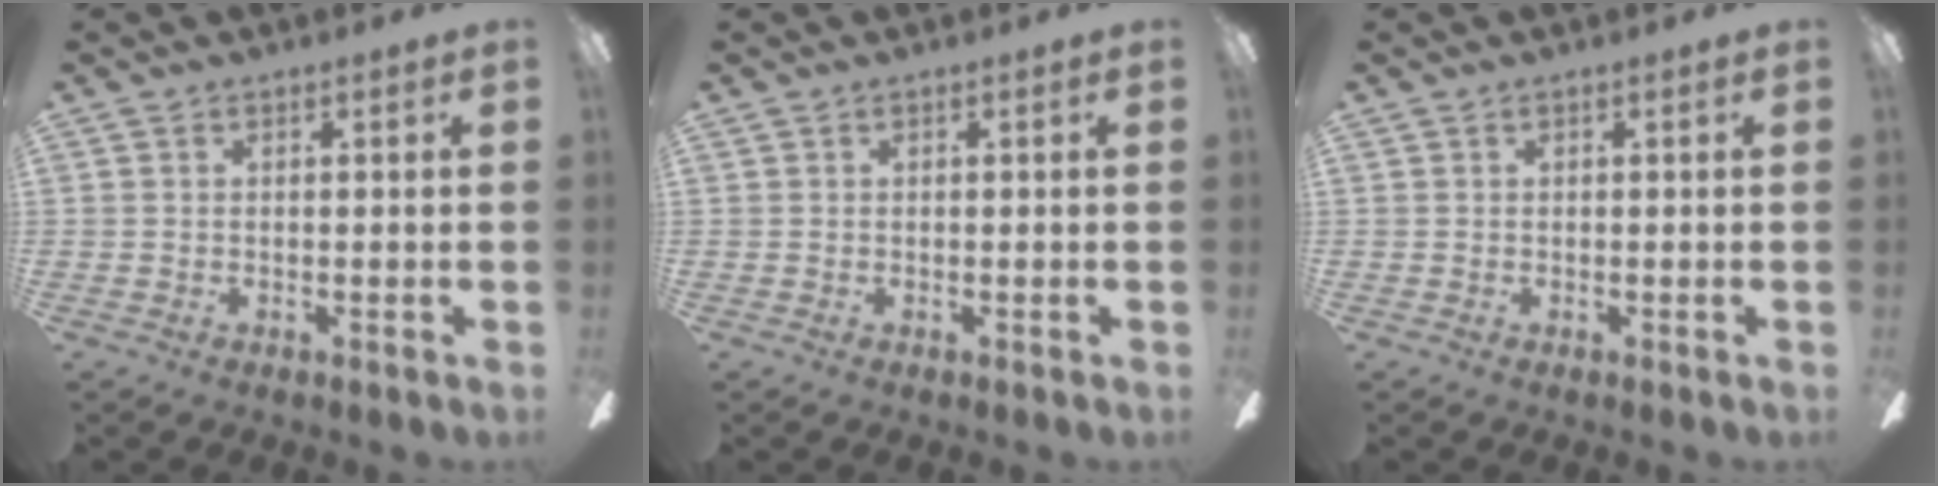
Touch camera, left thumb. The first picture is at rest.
{"total": 0.0}
{"total": 0.0}